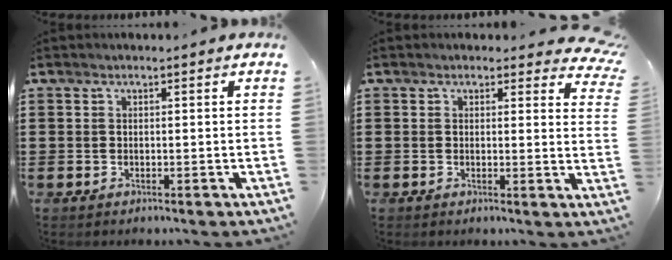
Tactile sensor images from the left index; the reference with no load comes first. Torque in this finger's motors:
{"motor_torque": [0.01, -0.45, -0.13, -0.21]}